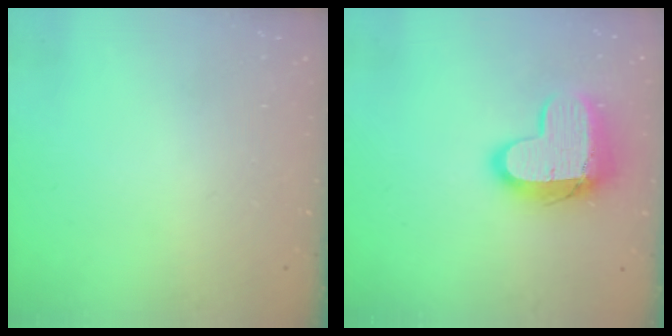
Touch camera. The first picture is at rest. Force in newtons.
{"total": 14.1, "press": 14.1, "slide": 1.1}